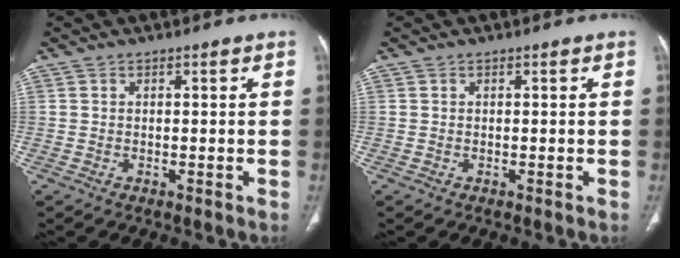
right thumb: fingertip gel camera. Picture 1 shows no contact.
{"total": 0.0}